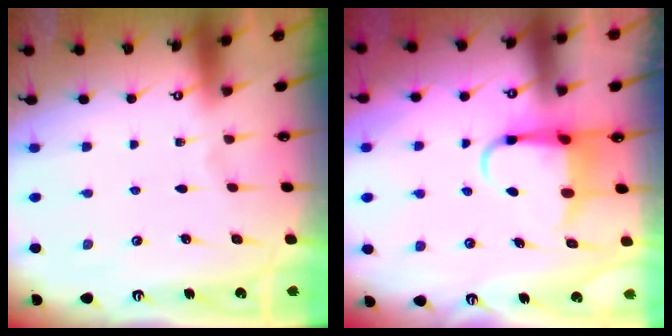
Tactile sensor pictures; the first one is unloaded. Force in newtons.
{"total": 5.4, "press": 5.4, "slide": 0.5}